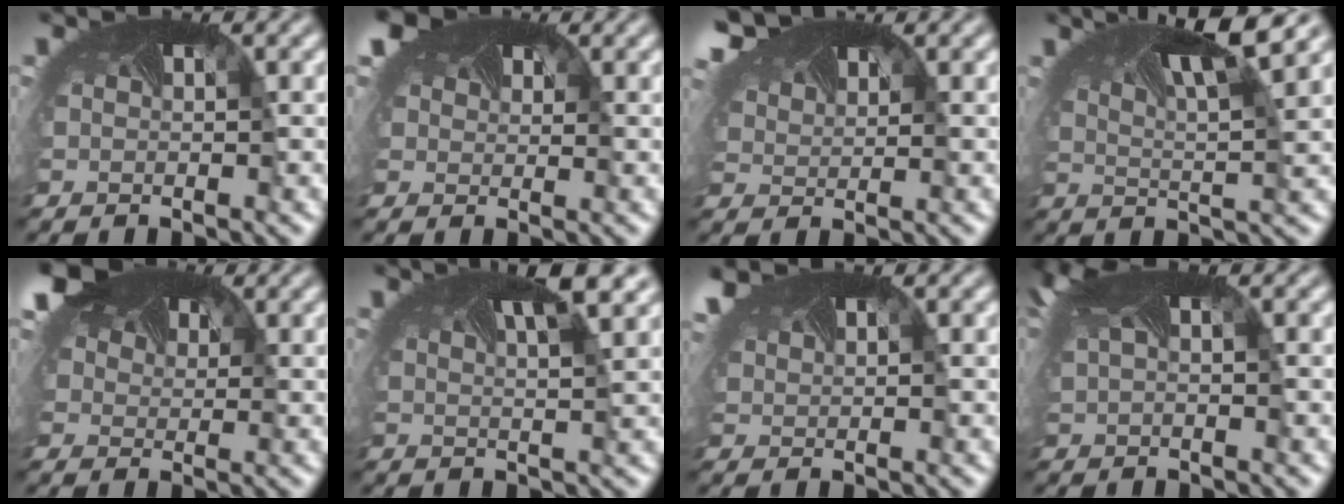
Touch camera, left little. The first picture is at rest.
{"total": 4.4, "force": [3.1, 2.6, 1.6], "torque": [-0.058, 0.004, 0.046]}
{"total": 4.6, "force": [3.9, 2.0, 1.3], "torque": [-0.063, 0.000, 0.072]}
{"total": 5.7, "force": [3.5, 1.1, 4.4], "torque": [-0.103, -0.005, 0.070]}
{"total": 7.7, "force": [4.8, 4.8, 3.7], "torque": [-0.107, 0.020, 0.079]}
{"total": 4.9, "force": [3.3, 1.1, 3.5], "torque": [-0.058, 0.006, 0.038]}
{"total": 2.7, "force": [2.1, 1.1, 1.4], "torque": [-0.055, -0.003, 0.044]}
{"total": 5.3, "force": [2.3, 2.7, 4.0], "torque": [-0.121, 0.017, 0.051]}